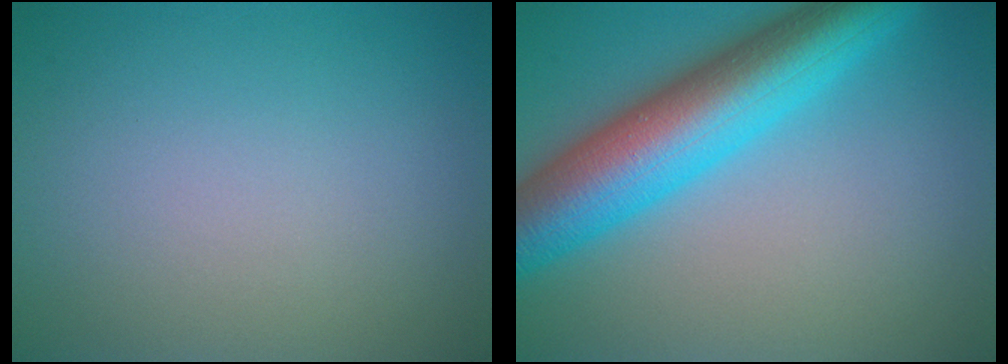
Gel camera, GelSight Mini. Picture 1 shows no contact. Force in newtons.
{"total": 10.1, "press": 10.1, "slide": 0.2}